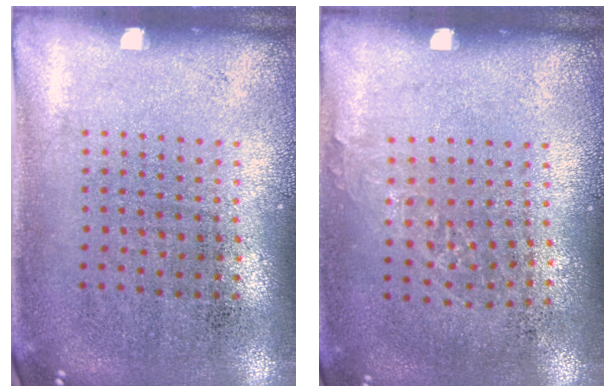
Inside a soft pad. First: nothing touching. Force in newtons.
{"total": 0.8, "press": 0.7, "slide": 0.4}